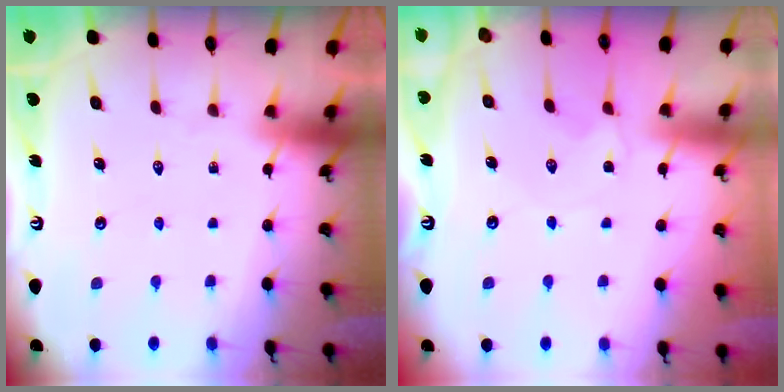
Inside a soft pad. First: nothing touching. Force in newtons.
{"total": 1.7, "press": 1.6, "slide": 0.3}